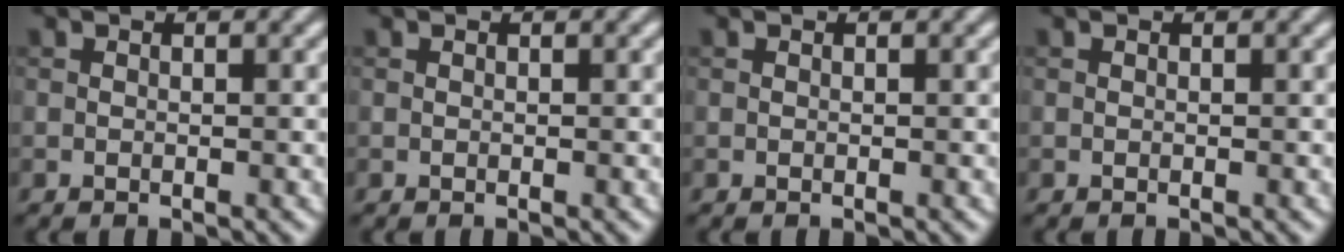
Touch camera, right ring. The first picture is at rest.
{"total": 0.0}
{"total": 0.0}
{"total": 0.0}